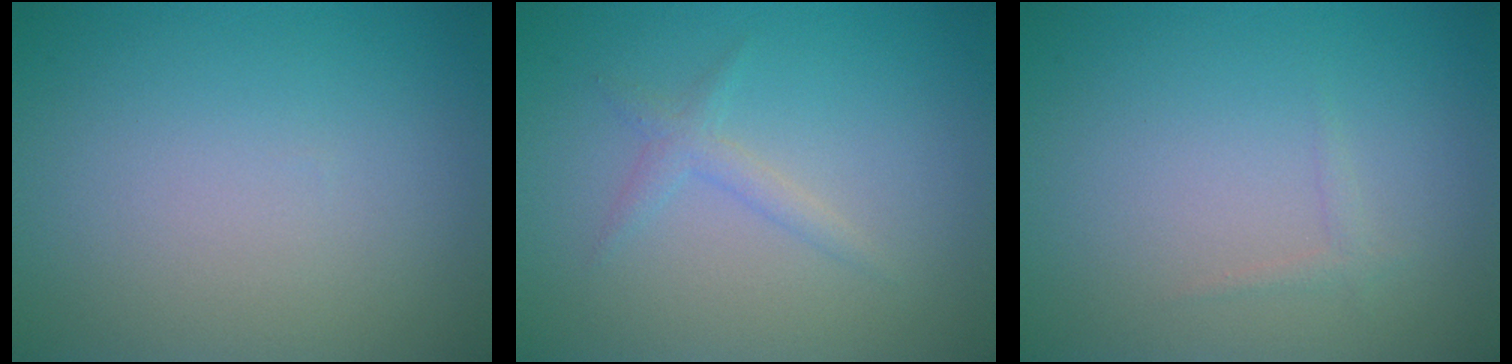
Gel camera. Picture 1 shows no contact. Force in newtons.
{"total": 1.3, "press": 1.3, "slide": 0.1}
{"total": 0.7, "press": 0.7, "slide": 0.0}